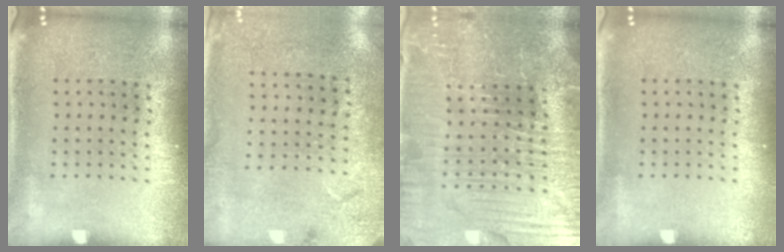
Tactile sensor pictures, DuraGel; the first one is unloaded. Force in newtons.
{"total": 2.7, "press": 2.2, "slide": 1.6}
{"total": 4.4, "press": 4.4, "slide": 0.7}
{"total": 0.0}